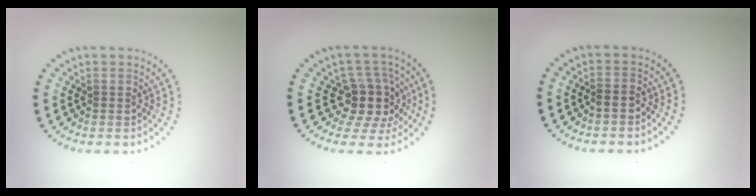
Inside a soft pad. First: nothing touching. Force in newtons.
{"total": 4.1, "press": 3.4, "slide": 2.4}
{"total": 0.6, "press": 0.5, "slide": 0.4}